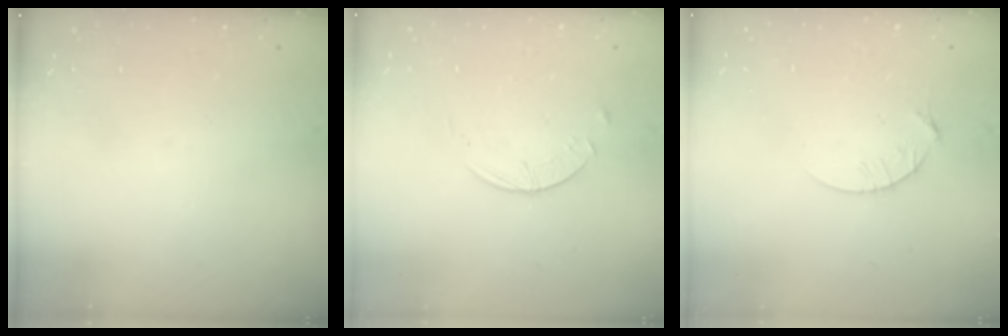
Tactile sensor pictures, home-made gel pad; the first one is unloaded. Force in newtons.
{"total": 2.6, "press": 2.5, "slide": 0.3}
{"total": 4.8, "press": 4.8, "slide": 0.6}